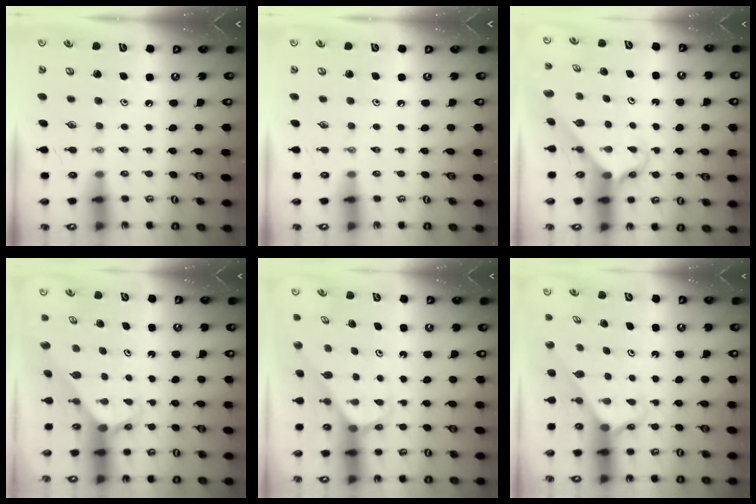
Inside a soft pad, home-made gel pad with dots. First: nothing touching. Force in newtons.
{"total": 0.0}
{"total": 2.8, "press": 2.8, "slide": 0.2}
{"total": 3.1, "press": 3.1, "slide": 0.2}
{"total": 2.4, "press": 2.4, "slide": 0.2}
{"total": 2.6, "press": 2.6, "slide": 0.2}